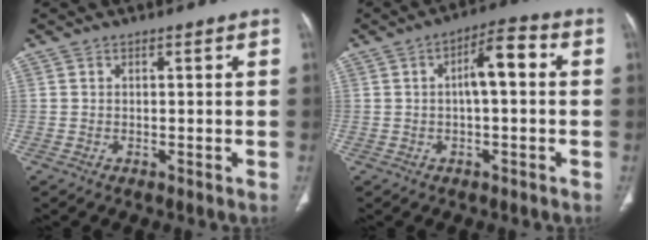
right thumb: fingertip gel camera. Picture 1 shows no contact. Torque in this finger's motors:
{"motor_torque": [1.96, 3.05, 1.05, -0.26, 0.10]}